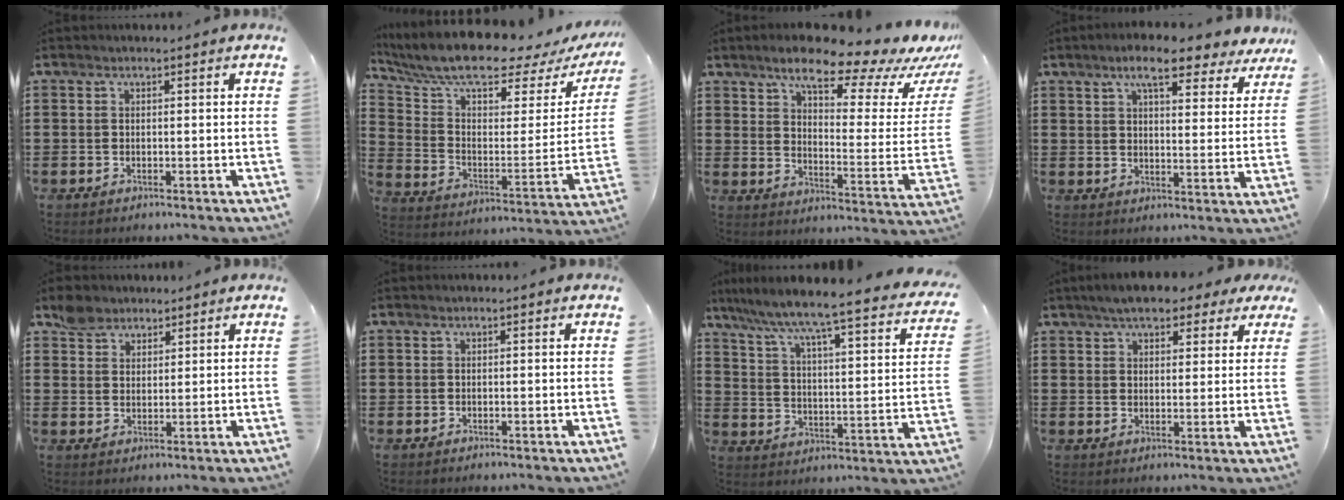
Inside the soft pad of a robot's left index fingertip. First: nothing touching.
{"total": 10.3, "force": [8.6, 1.8, 5.5], "torque": [-0.127, -0.061, 0.146]}
{"total": 12.4, "force": [10.0, 3.1, 6.6], "torque": [-0.122, -0.061, 0.168]}
{"total": 8.1, "force": [6.6, 1.8, 4.5], "torque": [-0.090, -0.014, 0.114]}
{"total": 3.8, "force": [3.0, 2.4, 0.4], "torque": [-0.020, 0.010, 0.058]}
{"total": 0.0}
{"total": 4.6, "force": [3.9, -0.7, 2.4], "torque": [-0.071, -0.050, 0.051]}
{"total": 5.4, "force": [4.6, 1.9, 2.3], "torque": [-0.052, 0.001, 0.082]}